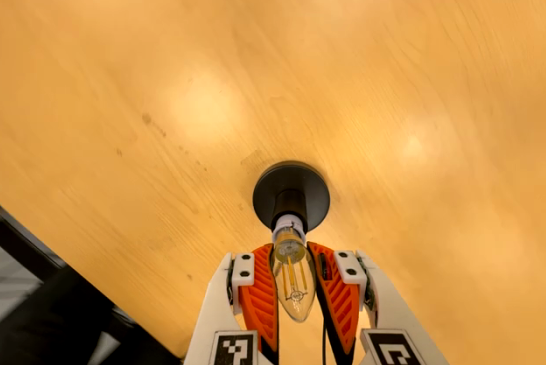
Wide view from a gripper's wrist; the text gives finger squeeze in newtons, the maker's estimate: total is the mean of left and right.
{"total": 20.4, "left": 19.4, "right": 21.3}